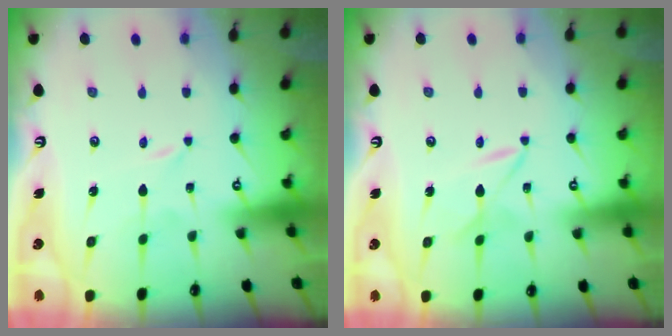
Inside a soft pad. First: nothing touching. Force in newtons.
{"total": 3.1, "press": 3.1, "slide": 0.3}